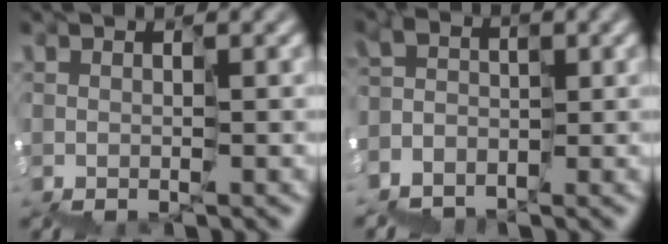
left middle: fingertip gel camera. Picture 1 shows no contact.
{"total": 3.5, "force": [-3.0, 1.3, -1.3], "torque": [0.024, -0.004, -0.052]}